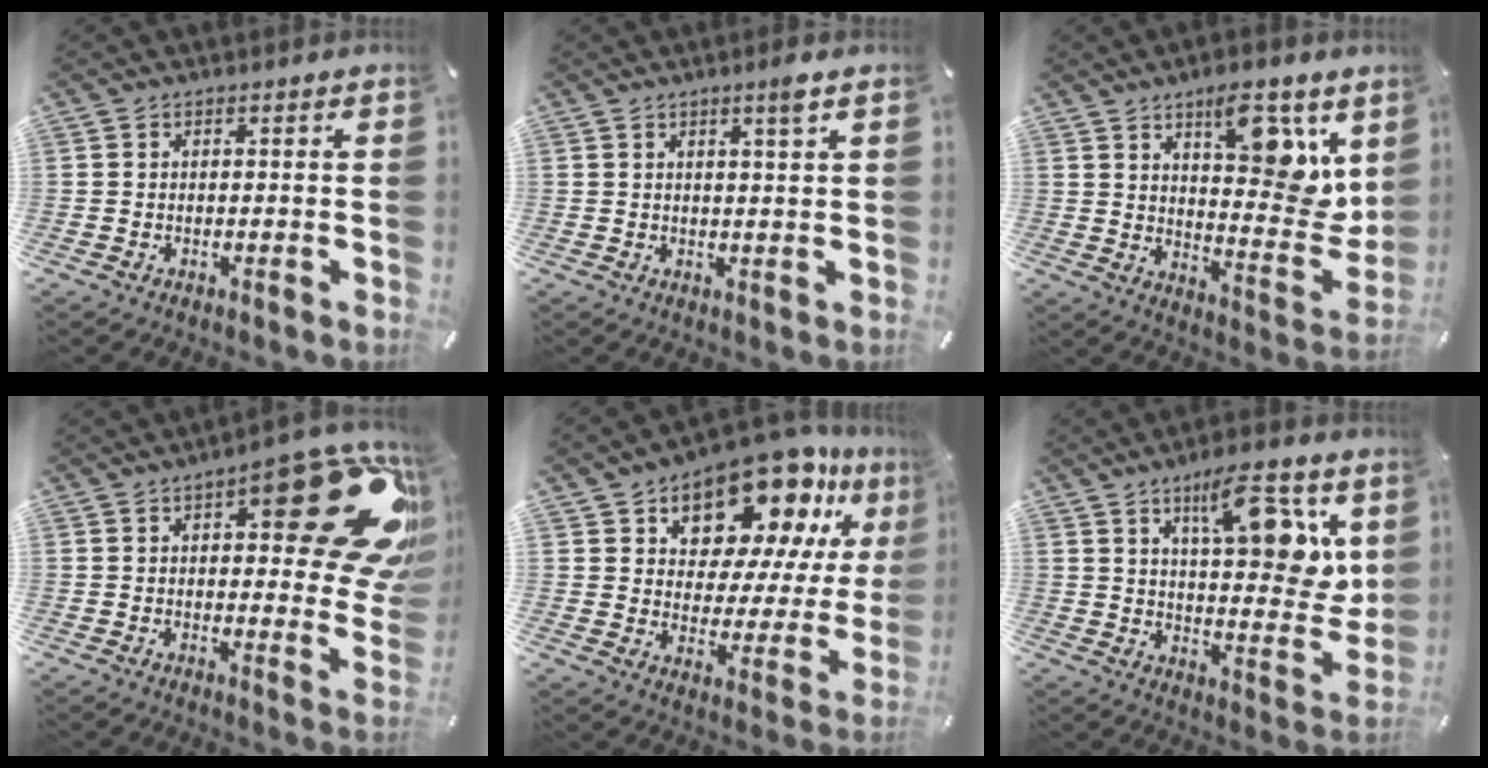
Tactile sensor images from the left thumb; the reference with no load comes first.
{"total": 3.1, "force": [1.9, -0.2, 2.5], "torque": [-0.043, -0.007, 0.030]}
{"total": 14.2, "force": [8.0, 6.1, 10.0], "torque": [-0.112, -0.061, 0.134]}
{"total": 25.4, "force": [10.1, 9.8, 21.1], "torque": [-0.248, -0.068, 0.161]}
{"total": 16.8, "force": [12.7, 8.2, 7.2], "torque": [-0.121, -0.102, 0.219]}
{"total": 15.7, "force": [8.4, 5.8, 11.9], "torque": [-0.155, -0.050, 0.133]}